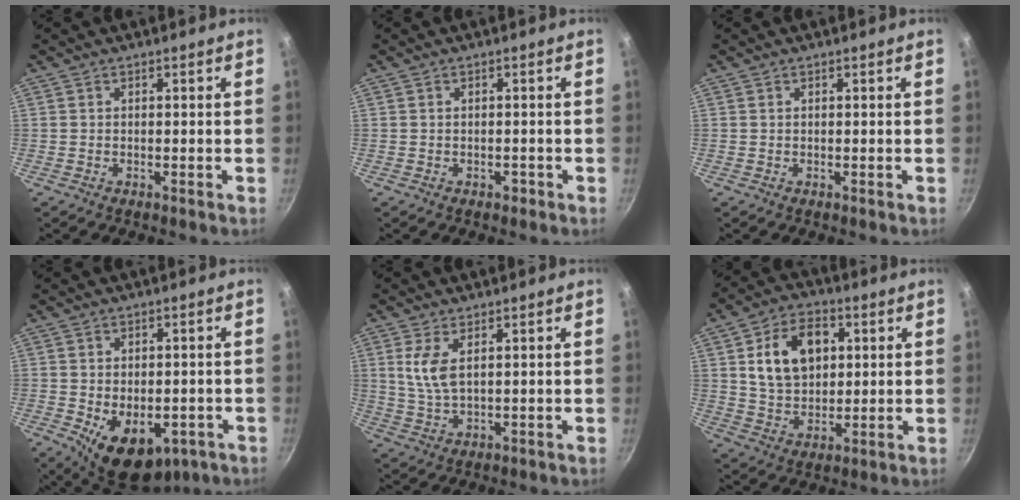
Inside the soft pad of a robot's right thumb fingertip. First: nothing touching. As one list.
[{"total": 1.1, "force": [-0.7, 0.8, 0.5], "torque": [-0.001, 0.009, -0.005]}, {"total": 0.0}, {"total": 12.1, "force": [-4.0, 7.5, 8.5], "torque": [-0.092, -0.004, -0.037]}, {"total": 5.8, "force": [1.9, 2.6, 4.8], "torque": [-0.097, -0.012, 0.041]}, {"total": 13.6, "force": [3.4, 9.5, 9.1], "torque": [-0.126, -0.002, 0.058]}]